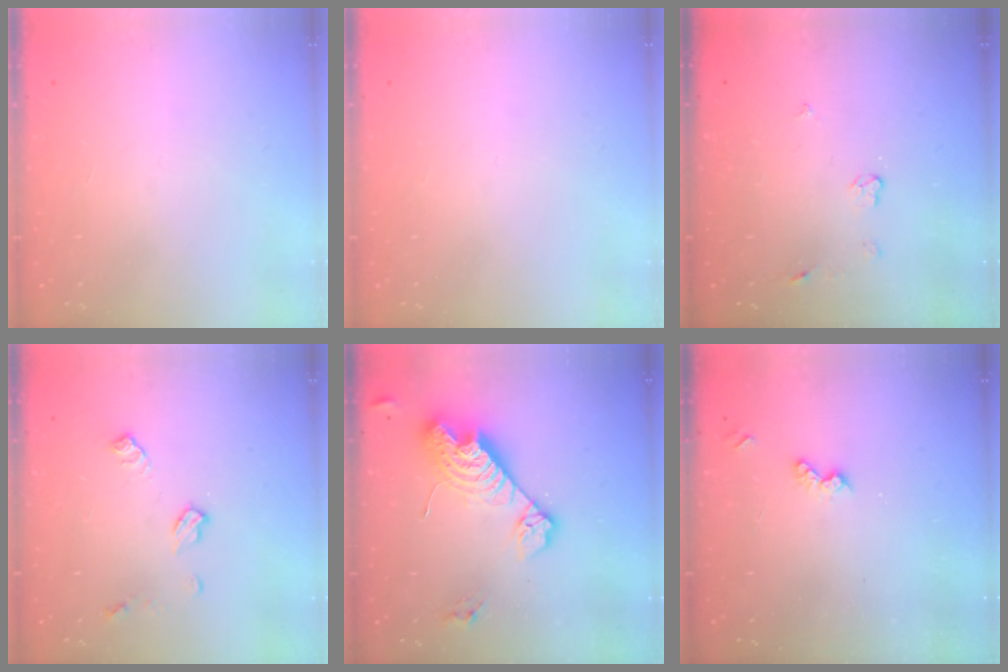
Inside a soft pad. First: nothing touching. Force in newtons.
{"total": 0.0}
{"total": 4.3, "press": 4.3, "slide": 0.5}
{"total": 7.7, "press": 7.7, "slide": 0.3}
{"total": 15.9, "press": 15.9, "slide": 1.3}
{"total": 5.2, "press": 5.1, "slide": 0.8}